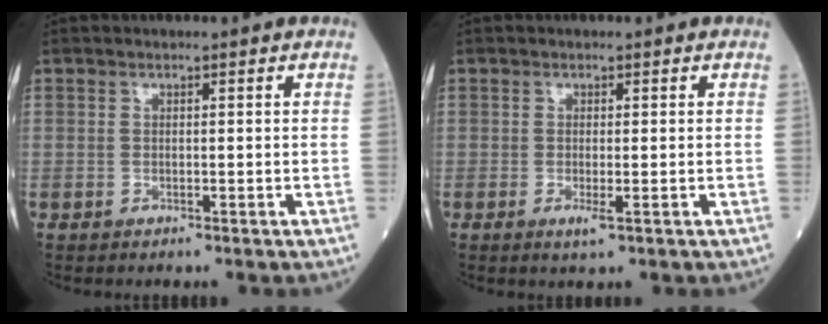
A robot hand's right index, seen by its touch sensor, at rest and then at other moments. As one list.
[{"total": 1.5, "force": [-0.6, 0.1, 1.3], "torque": [-0.025, -0.005, -0.009]}]